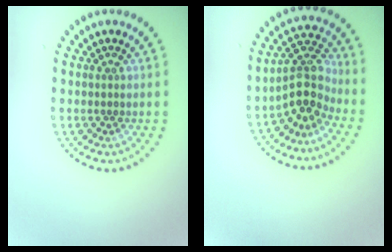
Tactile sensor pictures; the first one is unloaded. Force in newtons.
{"total": 3.9, "press": 3.3, "slide": 2.1}